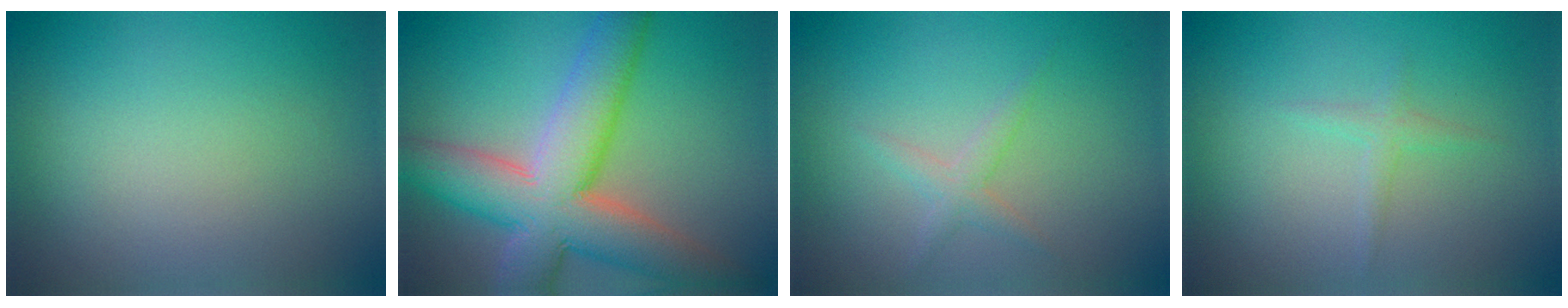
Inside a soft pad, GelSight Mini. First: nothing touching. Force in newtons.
{"total": 10.8, "press": 10.7, "slide": 1.0}
{"total": 1.5, "press": 1.5, "slide": 0.1}
{"total": 1.2, "press": 1.2, "slide": 0.0}